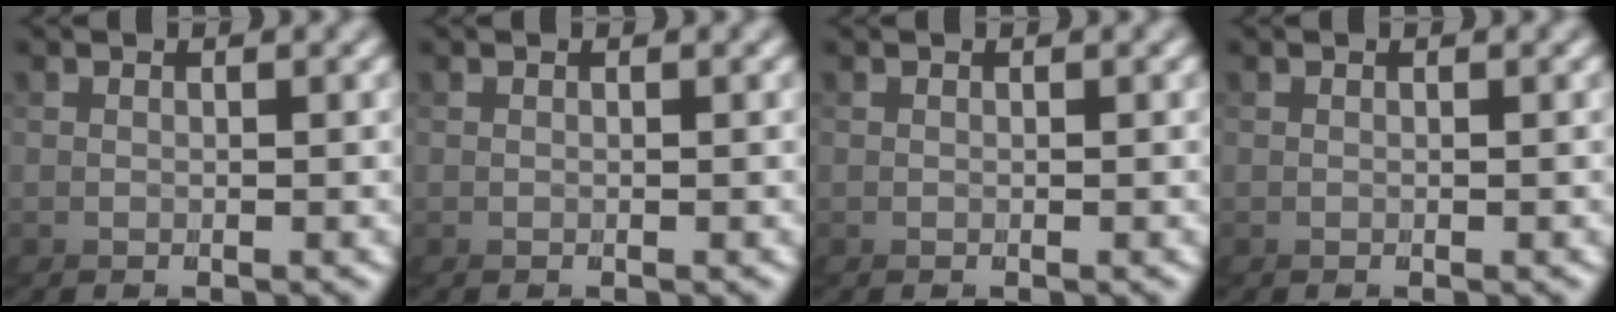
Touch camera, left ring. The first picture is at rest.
{"total": 0.0}
{"total": 0.0}
{"total": 0.0}